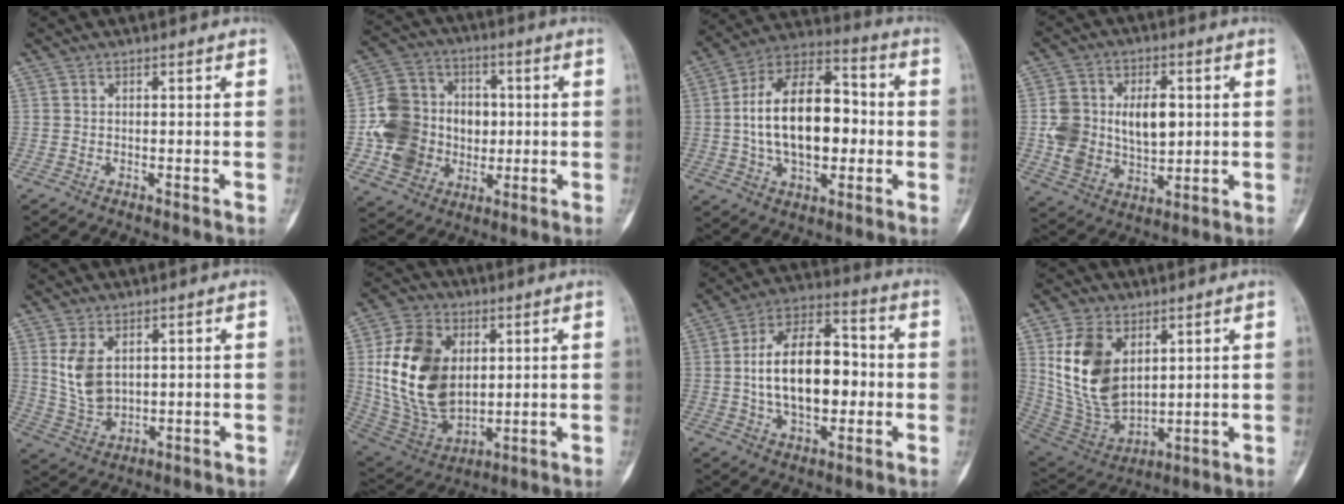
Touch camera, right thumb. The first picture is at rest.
{"total": 17.3, "force": [-0.8, 14.8, 8.9], "torque": [-0.129, 0.027, -0.004]}
{"total": 21.1, "force": [-0.5, 12.2, 17.2], "torque": [-0.268, 0.032, -0.009]}
{"total": 15.3, "force": [1.5, 10.7, 10.8], "torque": [-0.156, 0.000, 0.042]}
{"total": 7.8, "force": [2.3, 5.0, 5.6], "torque": [-0.095, -0.012, 0.060]}
{"total": 20.7, "force": [3.1, 14.1, 14.9], "torque": [-0.260, -0.016, 0.073]}
{"total": 18.8, "force": [-0.6, 10.8, 15.3], "torque": [-0.235, 0.030, -0.011]}
{"total": 16.6, "force": [5.0, 10.3, 12.0], "torque": [-0.208, -0.027, 0.116]}